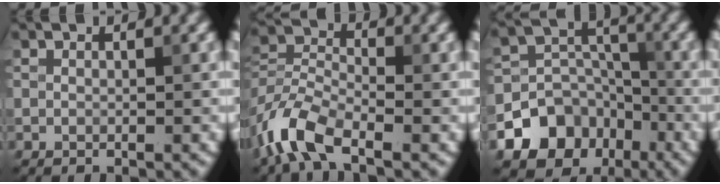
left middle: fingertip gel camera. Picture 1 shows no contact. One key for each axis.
{"total": 6.1, "fx": -3.7, "fy": 2.9, "fz": 3.9, "tx": -0.079, "ty": 0.001, "tz": -0.088}
{"total": 10.7, "fx": -5.8, "fy": 8.4, "fz": 3.1, "tx": -0.048, "ty": -0.007, "tz": -0.116}